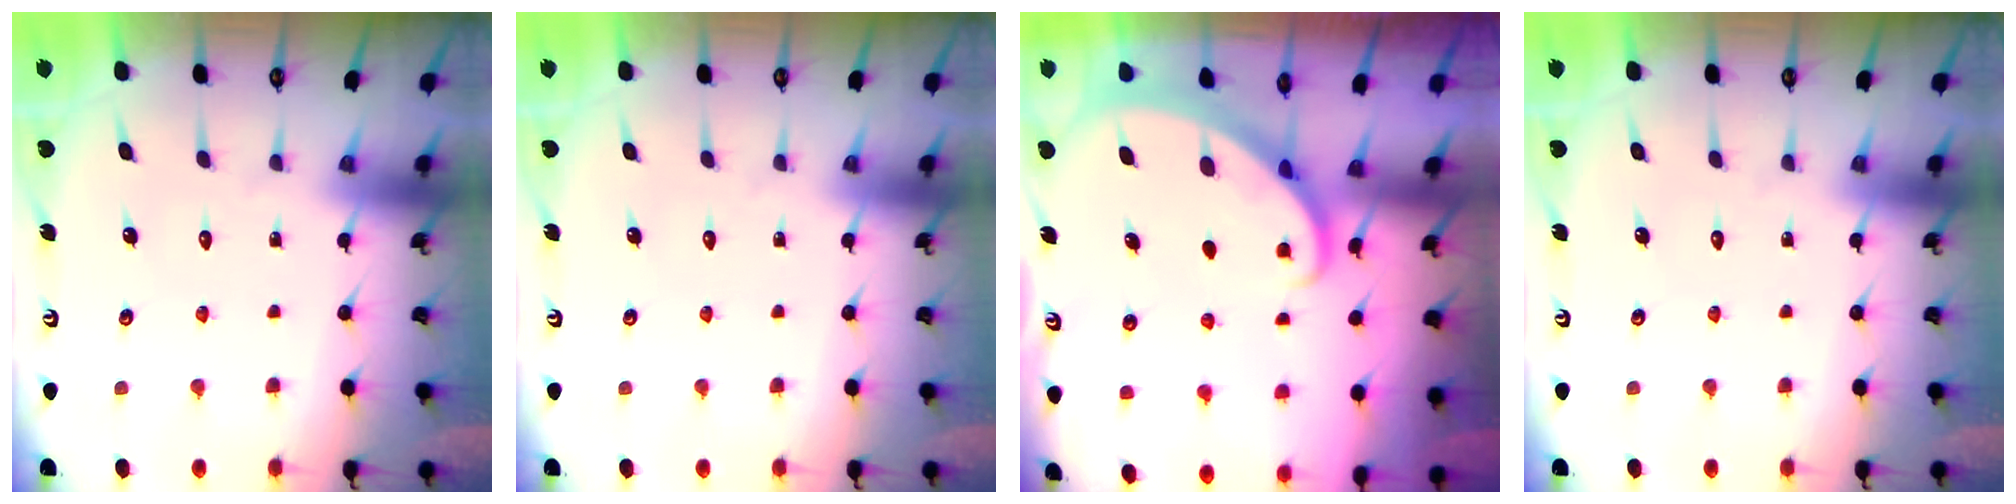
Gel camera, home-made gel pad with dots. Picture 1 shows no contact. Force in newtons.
{"total": 0.0}
{"total": 1.8, "press": 1.8, "slide": 0.0}
{"total": 0.0}